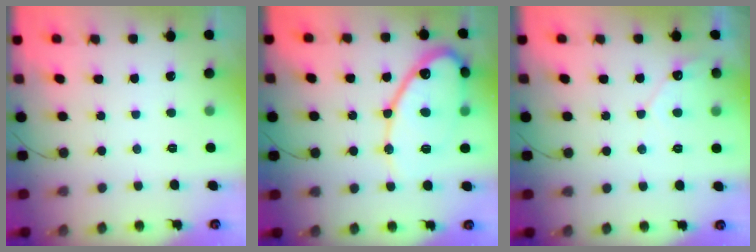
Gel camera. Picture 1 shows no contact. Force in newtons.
{"total": 13.6, "press": 13.5, "slide": 1.7}
{"total": 4.6, "press": 4.6, "slide": 0.3}